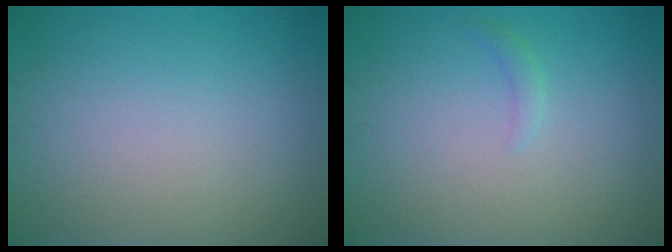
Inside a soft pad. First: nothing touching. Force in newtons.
{"total": 0.8, "press": 0.8, "slide": 0.1}